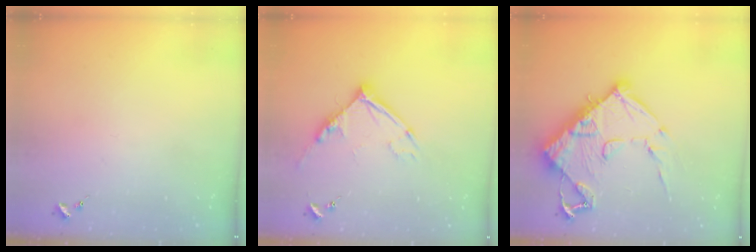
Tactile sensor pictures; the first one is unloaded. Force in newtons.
{"total": 10.7, "press": 10.6, "slide": 1.1}
{"total": 16.4, "press": 16.4, "slide": 1.4}